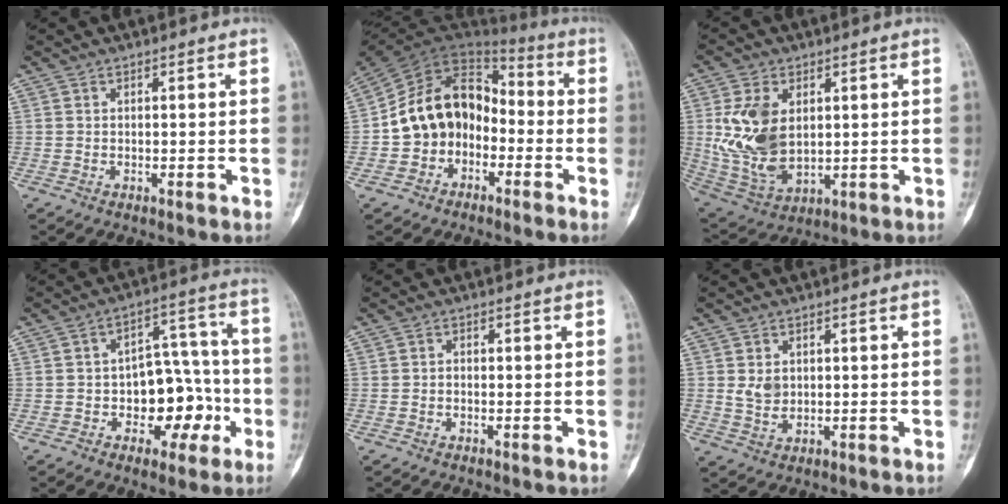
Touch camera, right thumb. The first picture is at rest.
{"total": 15.0, "force": [-3.3, 11.9, 8.6], "torque": [-0.119, 0.068, -0.069]}
{"total": 14.2, "force": [2.4, 8.9, 10.7], "torque": [-0.198, -0.016, 0.062]}
{"total": 12.7, "force": [-3.3, 8.4, 9.0], "torque": [-0.071, 0.053, -0.042]}
{"total": 0.6, "force": [-0.2, 0.4, 0.3], "torque": [-0.004, 0.002, -0.008]}
{"total": 3.6, "force": [0.8, 2.7, 2.3], "torque": [-0.031, -0.008, 0.023]}